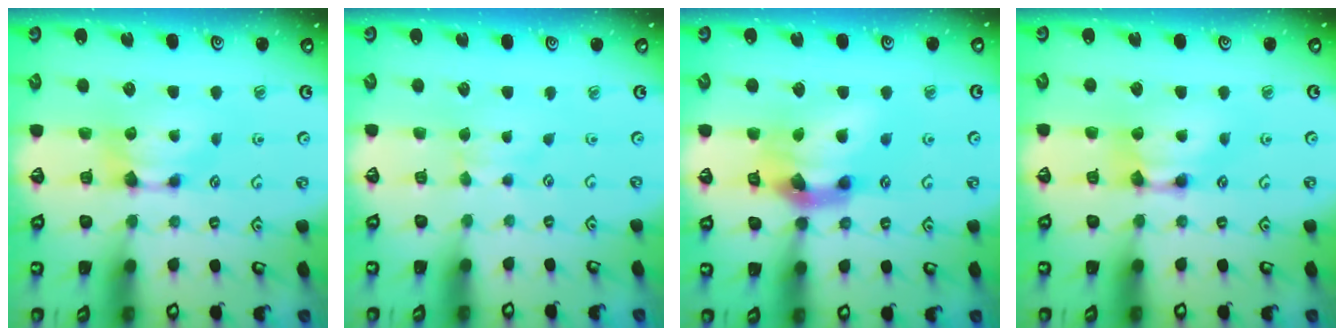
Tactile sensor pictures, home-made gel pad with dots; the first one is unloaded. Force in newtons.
{"total": 2.5, "press": 2.4, "slide": 0.5}
{"total": 7.7, "press": 7.3, "slide": 2.4}
{"total": 2.0, "press": 2.0, "slide": 0.1}